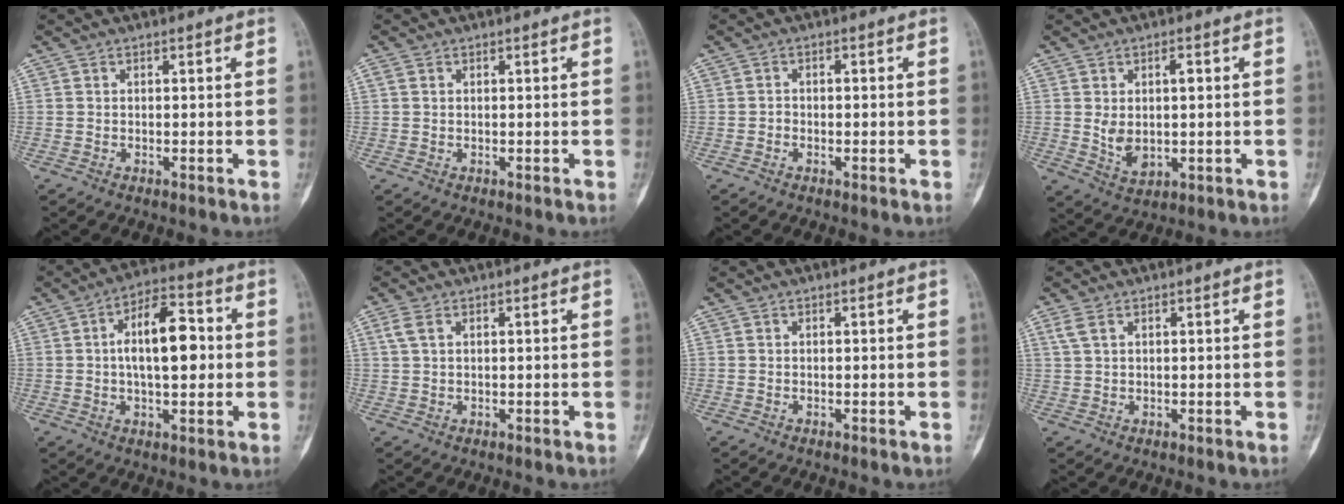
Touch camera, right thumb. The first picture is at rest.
{"total": 0.8, "force": [0.3, 0.6, 0.5], "torque": [-0.012, 0.004, 0.005]}
{"total": 1.3, "force": [-0.4, 0.9, 0.9], "torque": [-0.005, 0.002, -0.008]}
{"total": 7.8, "force": [0.9, 4.1, 6.6], "torque": [-0.103, -0.004, 0.026]}
{"total": 12.6, "force": [1.1, 5.9, 11.1], "torque": [-0.159, 0.016, 0.011]}
{"total": 2.4, "force": [1.0, 1.3, 1.7], "torque": [-0.047, 0.009, 0.025]}
{"total": 0.0}
{"total": 2.3, "force": [1.2, 1.2, 1.6], "torque": [-0.043, 0.008, 0.032]}